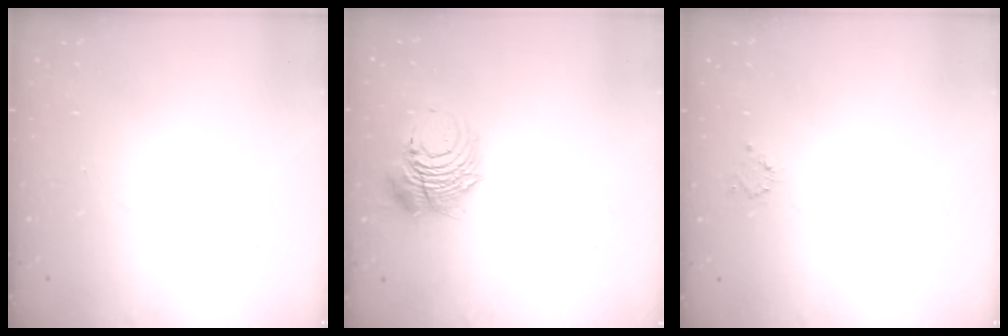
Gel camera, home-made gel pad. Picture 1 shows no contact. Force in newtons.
{"total": 9.5, "press": 9.4, "slide": 1.3}
{"total": 2.6, "press": 2.6, "slide": 0.4}